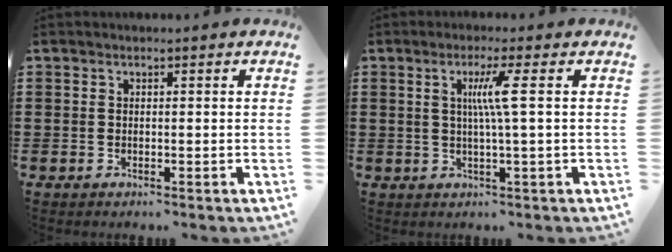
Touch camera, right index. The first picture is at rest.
{"total": 4.8, "force": [0.8, -0.8, 4.7], "torque": [-0.090, -0.005, 0.006]}